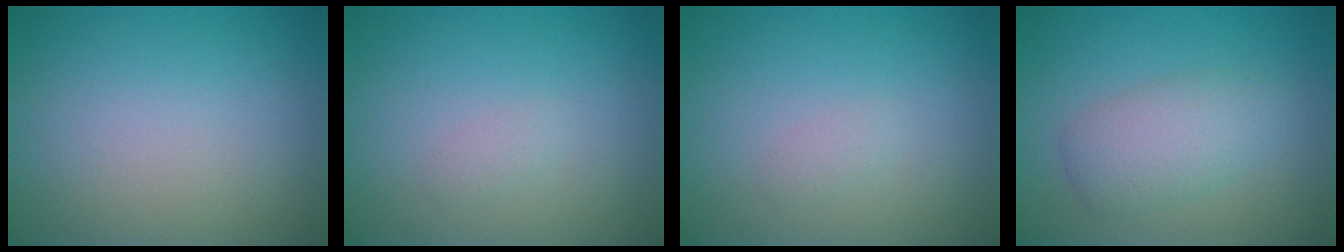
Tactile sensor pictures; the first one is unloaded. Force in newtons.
{"total": 0.7, "press": 0.7, "slide": 0.0}
{"total": 0.7, "press": 0.7, "slide": 0.0}
{"total": 3.6, "press": 3.6, "slide": 0.0}